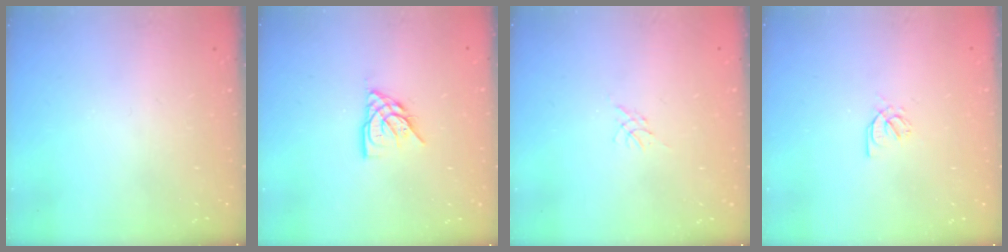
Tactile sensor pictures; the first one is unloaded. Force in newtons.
{"total": 8.2, "press": 8.1, "slide": 0.6}
{"total": 0.0}
{"total": 2.6, "press": 2.6, "slide": 0.4}